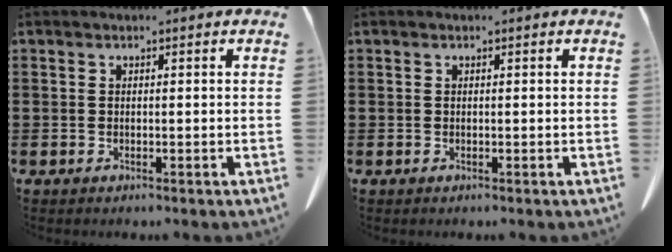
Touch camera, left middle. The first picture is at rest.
{"total": 0.0}